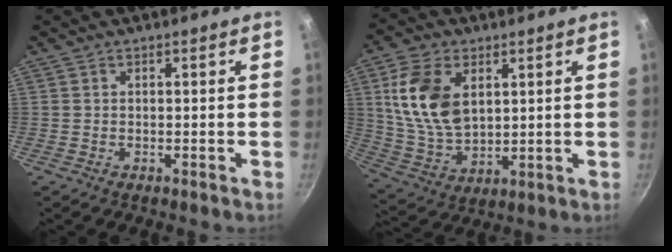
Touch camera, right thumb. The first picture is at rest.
{"total": 14.3, "force": [4.0, 9.0, 10.3], "torque": [-0.183, -0.020, 0.090]}